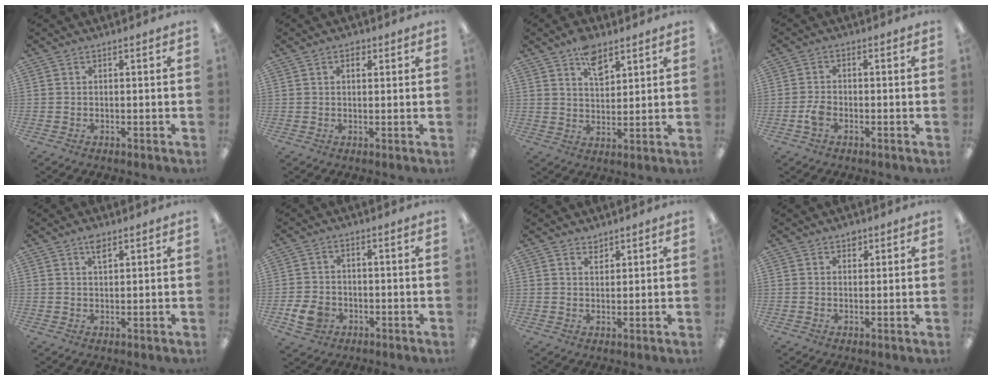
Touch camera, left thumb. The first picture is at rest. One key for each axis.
{"total": 2.2, "fx": 1.0, "fy": 1.4, "fz": 1.3, "tx": -0.004, "ty": -0.006, "tz": 0.013}
{"total": 7.5, "fx": 4.9, "fy": 4.0, "fz": 4.1, "tx": -0.054, "ty": -0.025, "tz": 0.083}
{"total": 3.2, "fx": -1.3, "fy": 1.9, "fz": 2.2, "tx": -0.045, "ty": 0.005, "tz": -0.024}
{"total": 2.9, "fx": 1.9, "fy": 1.2, "fz": 1.8, "tx": -0.034, "ty": -0.002, "tz": 0.033}
{"total": 5.5, "fx": -2.4, "fy": 4.0, "fz": 2.8, "tx": -0.061, "ty": 0.007, "tz": -0.043}
{"total": 2.0, "fx": 1.8, "fy": 0.8, "fz": 0.3, "tx": 0.001, "ty": -0.008, "tz": 0.034}
{"total": 2.0, "fx": 1.4, "fy": 1.3, "fz": 0.5, "tx": 0.005, "ty": -0.006, "tz": 0.023}